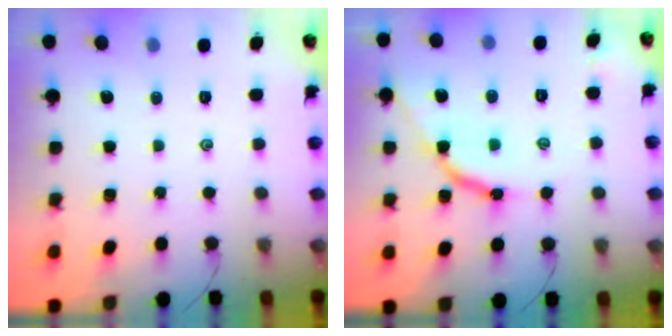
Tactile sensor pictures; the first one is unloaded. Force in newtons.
{"total": 9.7, "press": 9.7, "slide": 0.3}